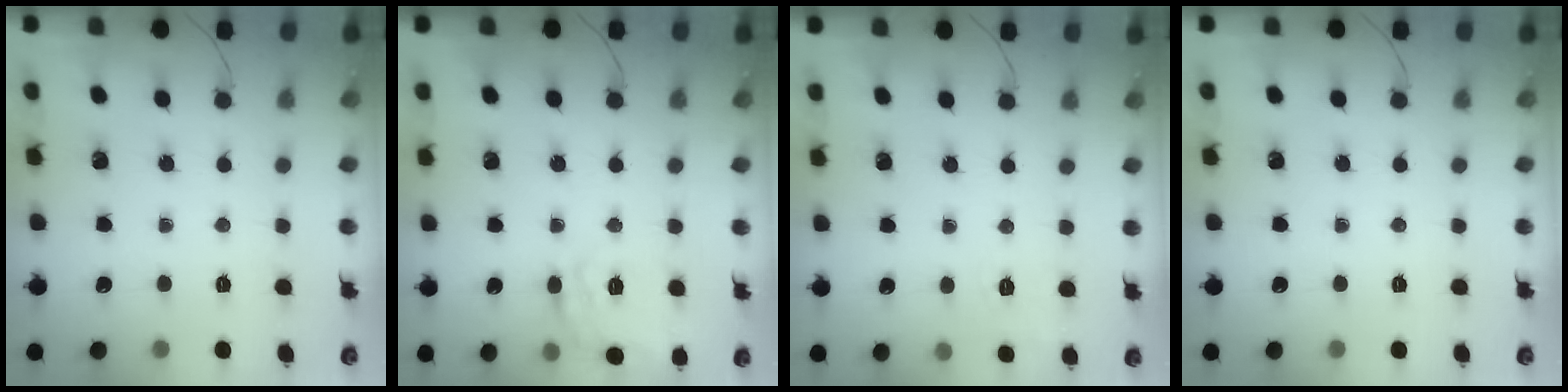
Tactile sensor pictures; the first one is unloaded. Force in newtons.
{"total": 16.9, "press": 16.8, "slide": 1.3}
{"total": 2.9, "press": 2.1, "slide": 2.0}
{"total": 0.0}